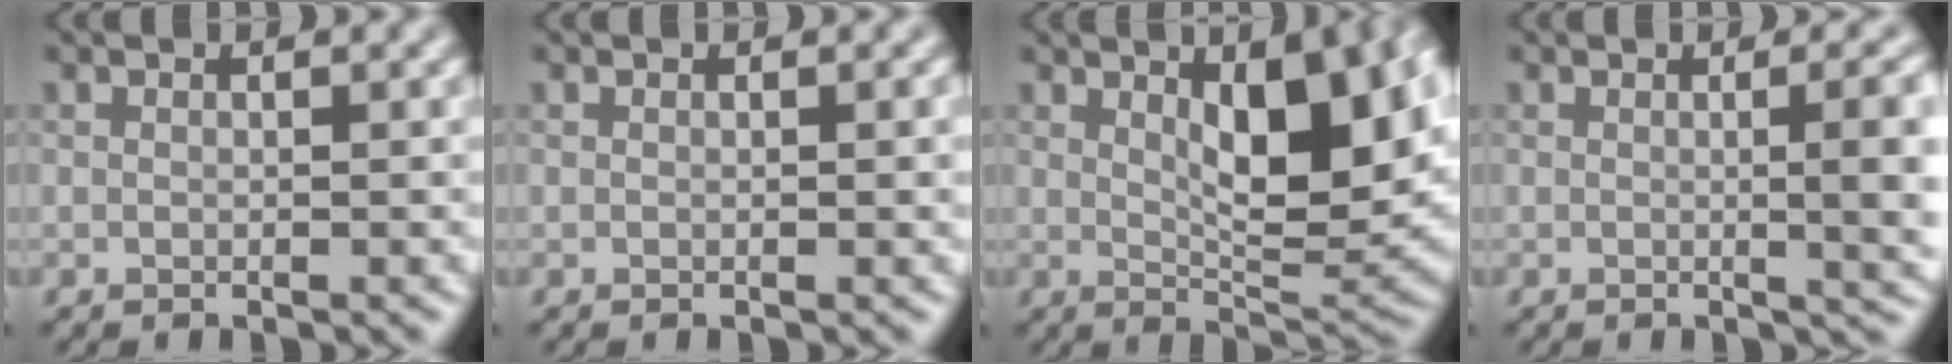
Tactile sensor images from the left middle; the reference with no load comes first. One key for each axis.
{"total": 0.9, "fx": 0.0, "fy": 0.2, "fz": 0.8, "tx": -0.009, "ty": 0.001, "tz": 0.000}
{"total": 9.7, "fx": 2.5, "fy": 3.3, "fz": 8.8, "tx": -0.126, "ty": 0.000, "tz": 0.043}
{"total": 6.5, "fx": 0.1, "fy": 2.3, "fz": 6.1, "tx": -0.055, "ty": 0.003, "tz": 0.004}